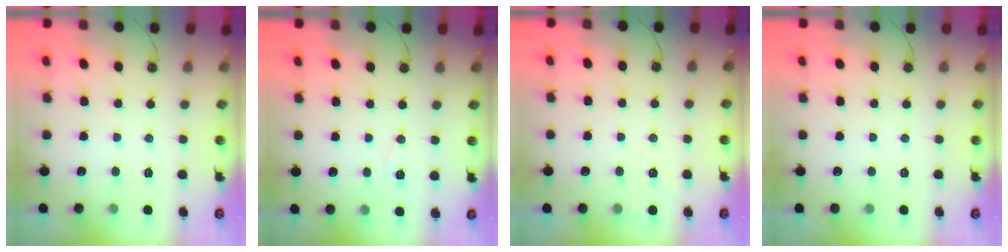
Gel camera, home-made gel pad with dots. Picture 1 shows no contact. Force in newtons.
{"total": 5.6, "press": 4.0, "slide": 3.9}
{"total": 3.9, "press": 3.4, "slide": 1.9}
{"total": 0.0}